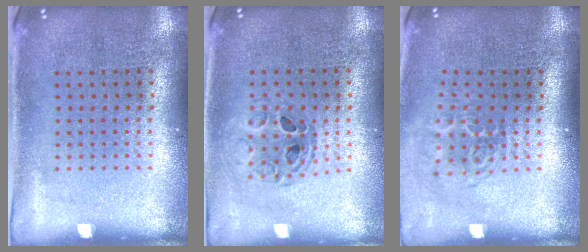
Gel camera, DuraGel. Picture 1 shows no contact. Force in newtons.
{"total": 0.8, "press": 0.8, "slide": 0.2}
{"total": 1.7, "press": 1.1, "slide": 1.2}